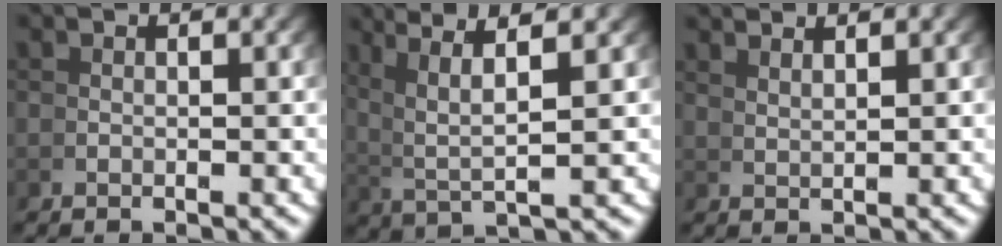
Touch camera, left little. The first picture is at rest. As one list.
[{"total": 6.7, "force": [3.4, 2.3, 5.3], "torque": [-0.093, 0.009, 0.060]}, {"total": 2.7, "force": [2.4, -1.1, 0.4], "torque": [0.003, 0.004, 0.050]}]